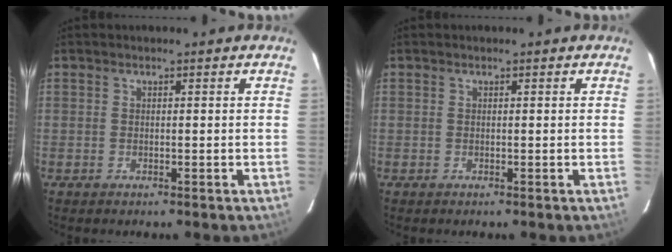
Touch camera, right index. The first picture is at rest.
{"total": 0.0}